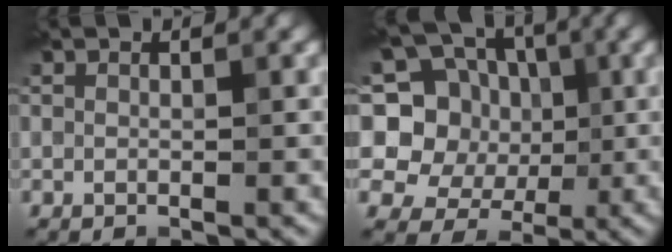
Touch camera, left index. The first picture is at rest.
{"total": 10.6, "force": [3.1, 9.1, 4.4], "torque": [-0.104, 0.034, 0.024]}